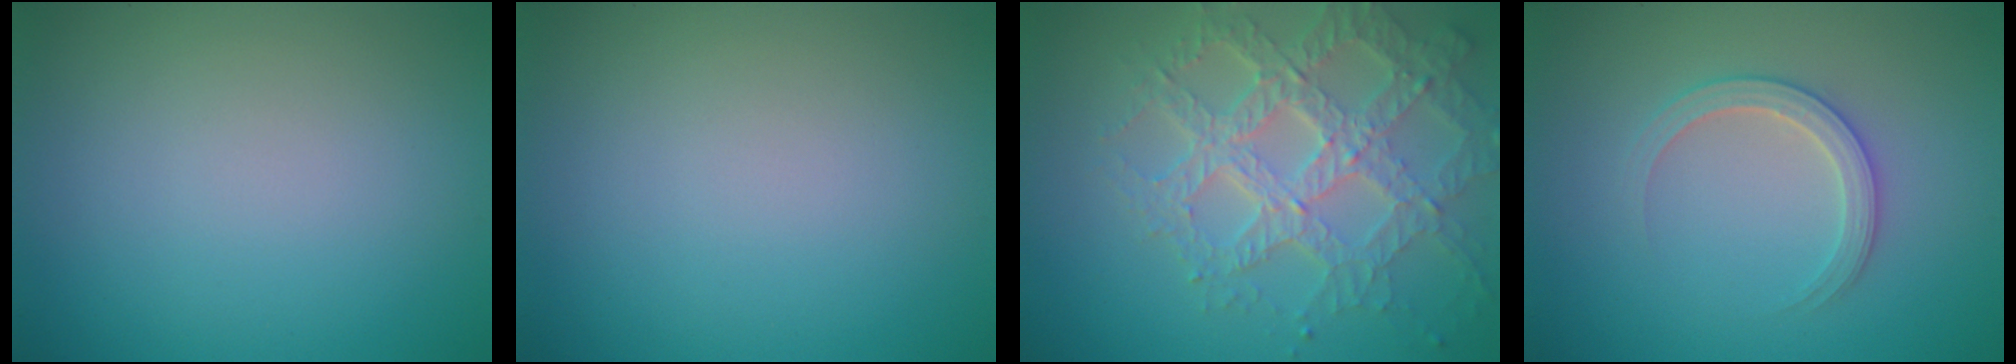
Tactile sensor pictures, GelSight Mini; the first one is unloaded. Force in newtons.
{"total": 0.0}
{"total": 7.1, "press": 5.1, "slide": 4.9}
{"total": 2.5, "press": 2.5, "slide": 0.3}